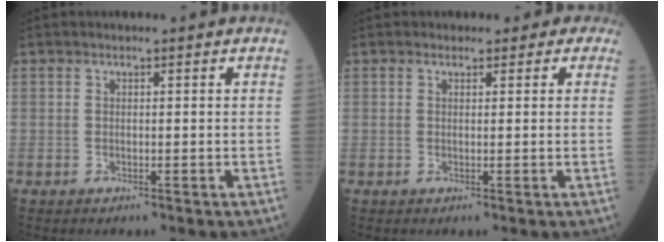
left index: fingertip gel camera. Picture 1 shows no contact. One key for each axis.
{"total": 2.7, "fx": 2.0, "fy": 1.8, "fz": 0.5, "tx": 0.007, "ty": -0.004, "tz": 0.005}